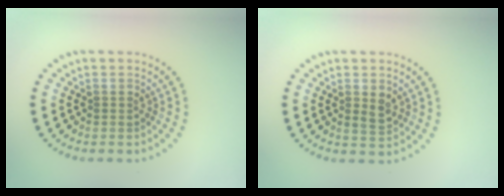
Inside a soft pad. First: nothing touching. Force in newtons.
{"total": 1.6, "press": 1.6, "slide": 0.3}